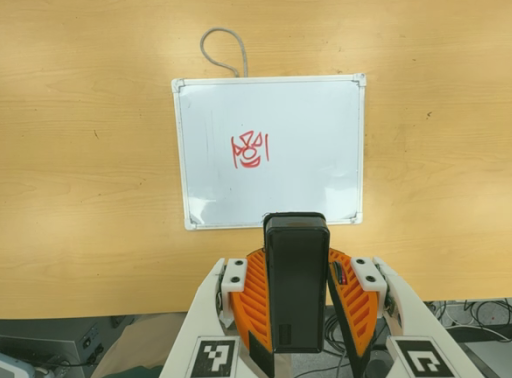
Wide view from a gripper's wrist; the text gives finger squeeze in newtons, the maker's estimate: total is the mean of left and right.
{"total": 6.5, "left": 5.2, "right": 7.9}